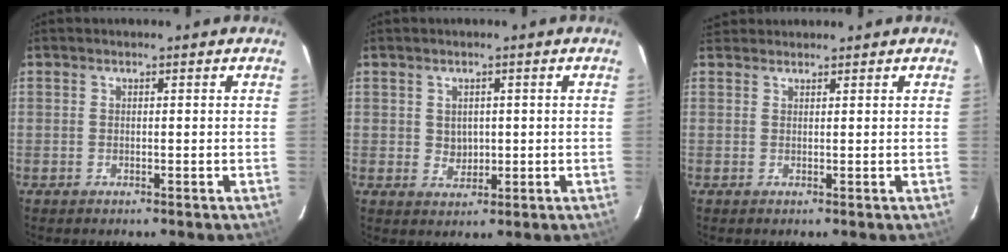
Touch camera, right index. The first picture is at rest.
{"total": 3.0, "force": [0.4, 2.7, 1.3], "torque": [-0.020, 0.003, 0.011]}
{"total": 2.7, "force": [2.4, 1.3, 0.3], "torque": [-0.004, 0.018, 0.041]}